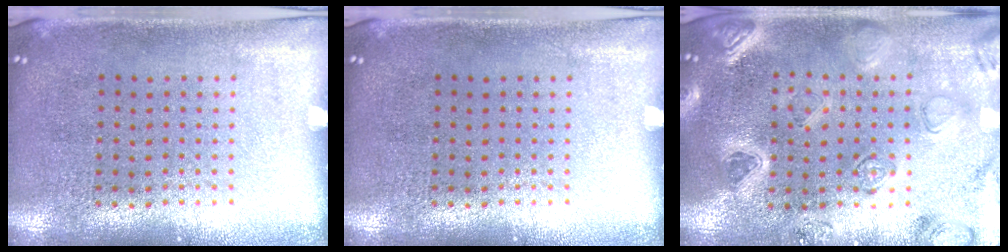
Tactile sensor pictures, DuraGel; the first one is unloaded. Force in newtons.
{"total": 0.0}
{"total": 2.3, "press": 2.3, "slide": 0.3}